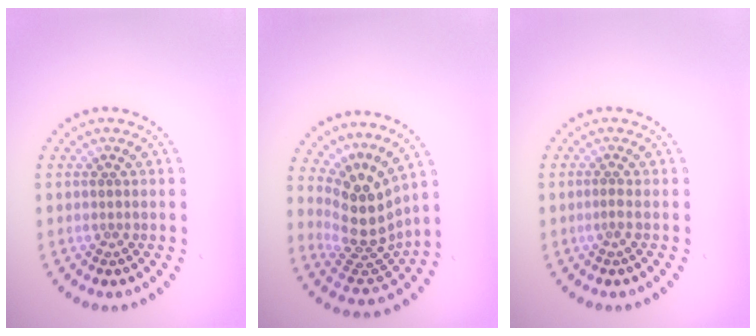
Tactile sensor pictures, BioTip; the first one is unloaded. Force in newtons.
{"total": 4.6, "press": 3.4, "slide": 3.1}
{"total": 0.6, "press": 0.3, "slide": 0.5}